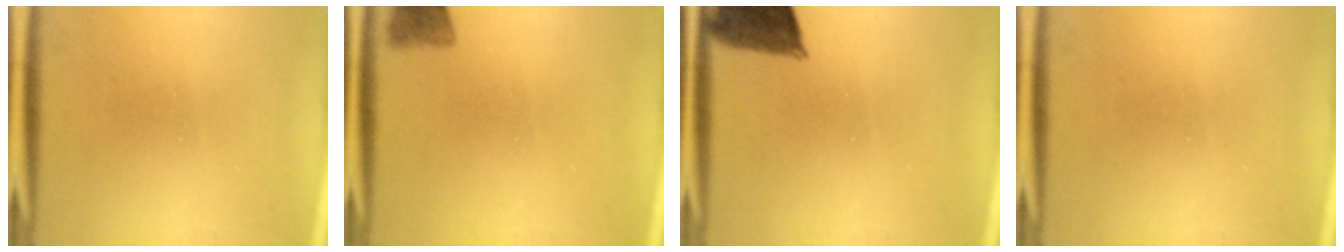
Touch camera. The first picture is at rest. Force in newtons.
{"total": 3.0}
{"total": 9.9}
{"total": 0.0}